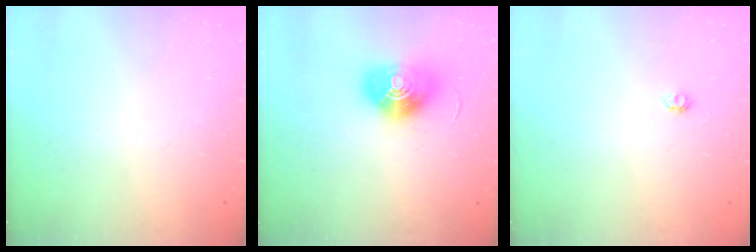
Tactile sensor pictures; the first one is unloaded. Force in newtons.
{"total": 13.1, "press": 13.1, "slide": 0.5}
{"total": 3.9, "press": 3.8, "slide": 0.6}